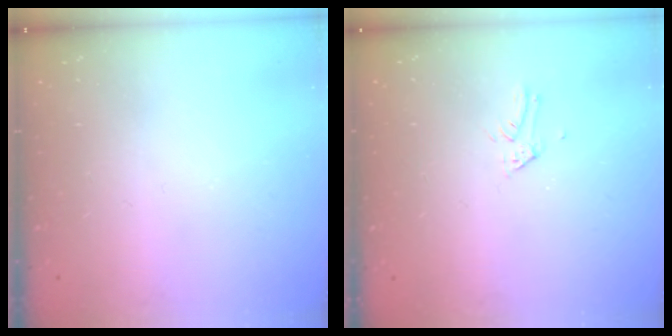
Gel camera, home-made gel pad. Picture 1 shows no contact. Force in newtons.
{"total": 2.1, "press": 2.1, "slide": 0.2}